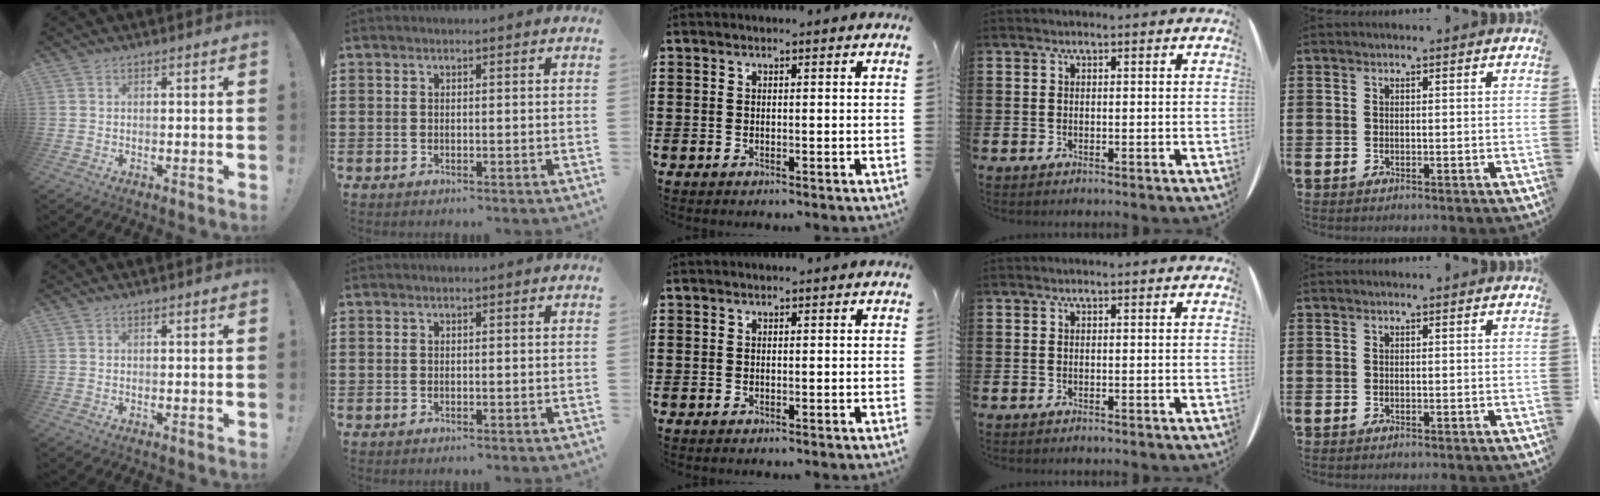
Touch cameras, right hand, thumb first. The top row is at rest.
{}